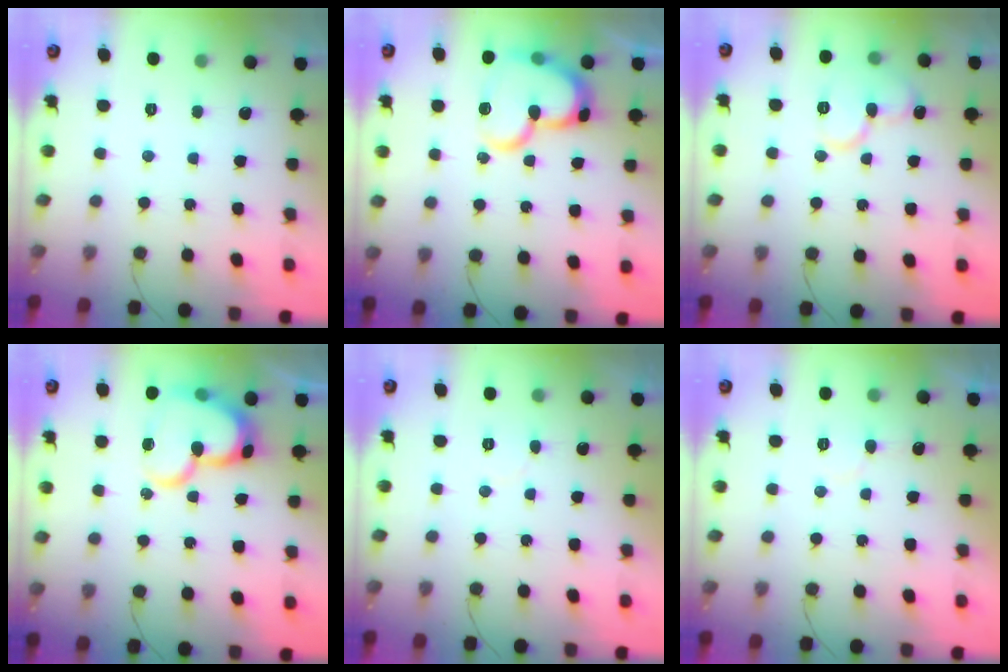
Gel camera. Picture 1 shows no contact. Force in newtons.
{"total": 18.1, "press": 18.0, "slide": 1.8}
{"total": 12.2, "press": 12.0, "slide": 1.9}
{"total": 17.8, "press": 17.7, "slide": 1.8}
{"total": 3.7, "press": 3.7, "slide": 0.4}
{"total": 6.9, "press": 6.8, "slide": 0.4}